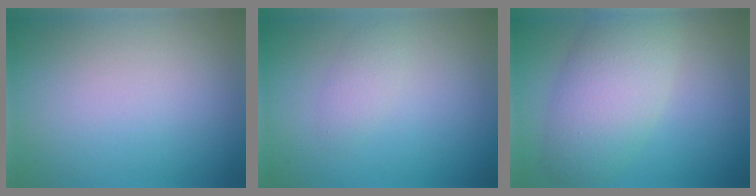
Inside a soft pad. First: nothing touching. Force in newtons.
{"total": 1.4, "press": 1.4, "slide": 0.1}
{"total": 6.6, "press": 6.6, "slide": 0.4}